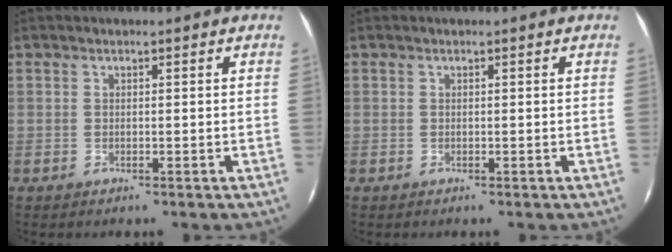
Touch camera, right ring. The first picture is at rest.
{"total": 0.0}